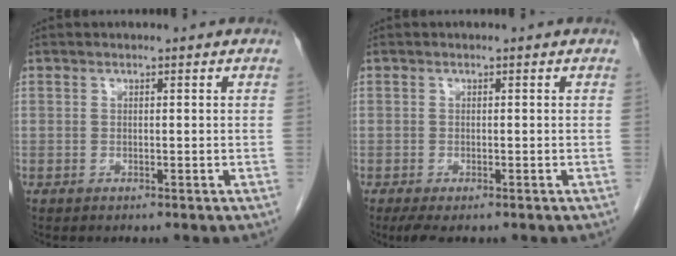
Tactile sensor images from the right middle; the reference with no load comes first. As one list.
[{"total": 2.7, "force": [-1.8, 1.0, 1.8], "torque": [-0.035, -0.008, -0.027]}]